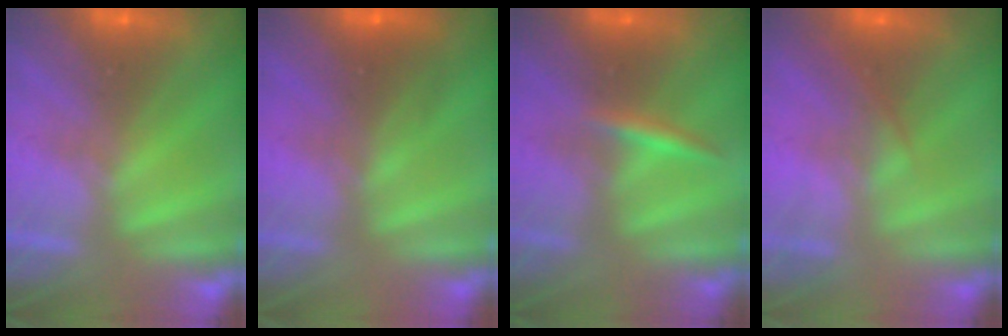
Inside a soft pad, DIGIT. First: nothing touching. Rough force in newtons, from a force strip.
{"total": 2.8}
{"total": 2.4}
{"total": 2.1}